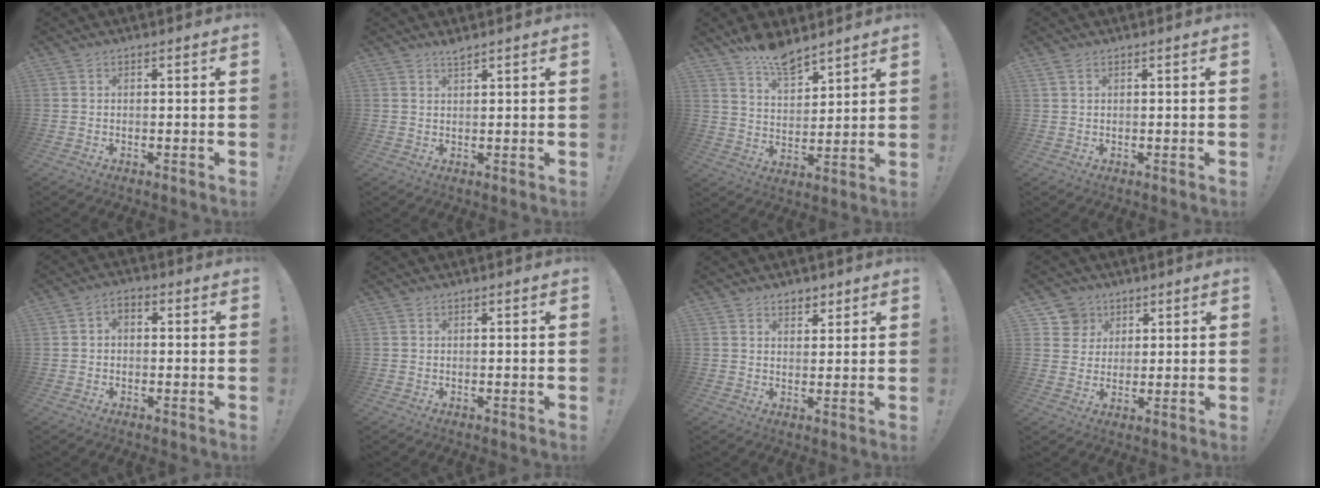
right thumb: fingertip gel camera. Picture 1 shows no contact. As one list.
[{"total": 2.1, "force": [2.0, 0.2, 0.7], "torque": [-0.013, -0.006, 0.035]}, {"total": 10.1, "force": [8.5, 3.9, 3.7], "torque": [-0.059, -0.058, 0.158]}, {"total": 1.8, "force": [1.0, 1.1, 1.0], "torque": [-0.019, 0.001, 0.018]}, {"total": 2.8, "force": [-1.0, 1.9, 1.8], "torque": [-0.027, 0.005, -0.019]}, {"total": 0.0}, {"total": 3.4, "force": [2.5, 2.2, 0.7], "torque": [0.005, -0.013, 0.044]}, {"total": 7.4, "force": [3.8, 6.3, 0.7], "torque": [-0.007, -0.028, 0.075]}]